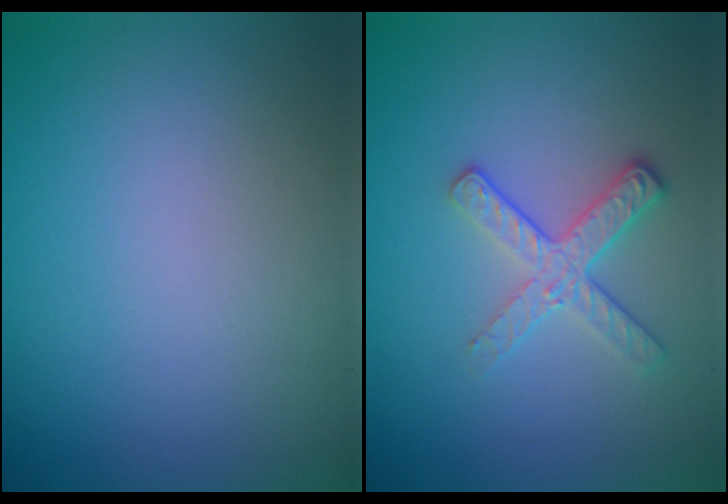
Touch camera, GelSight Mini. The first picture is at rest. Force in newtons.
{"total": 2.8, "press": 2.5, "slide": 1.3}